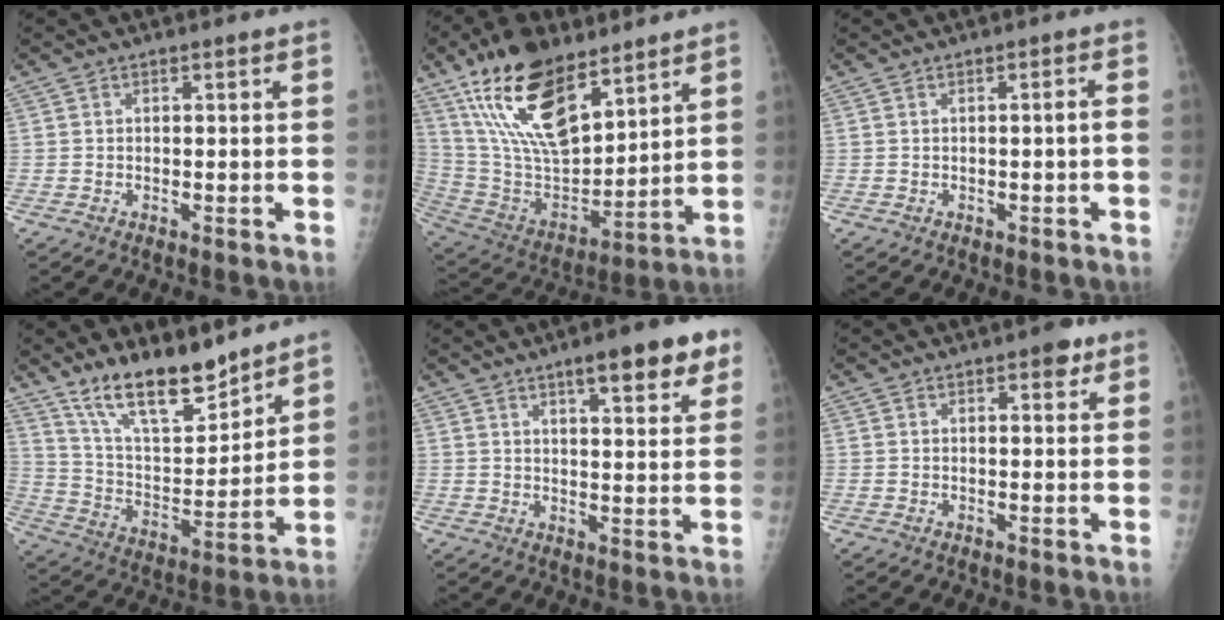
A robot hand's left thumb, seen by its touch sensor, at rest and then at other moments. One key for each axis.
{"total": 22.0, "fx": 13.5, "fy": 9.6, "fz": 14.5, "tx": -0.240, "ty": -0.059, "tz": 0.259}
{"total": 1.2, "fx": -0.4, "fy": -0.1, "fz": 1.1, "tx": -0.023, "ty": 0.008, "tz": -0.003}
{"total": 15.6, "fx": 12.4, "fy": 4.9, "fz": 8.0, "tx": -0.103, "ty": -0.080, "tz": 0.230}
{"total": 11.2, "fx": 6.8, "fy": 2.8, "fz": 8.5, "tx": -0.091, "ty": -0.026, "tz": 0.089}
{"total": 2.8, "fx": 1.6, "fy": 1.3, "fz": 1.9, "tx": -0.012, "ty": -0.003, "tz": 0.017}